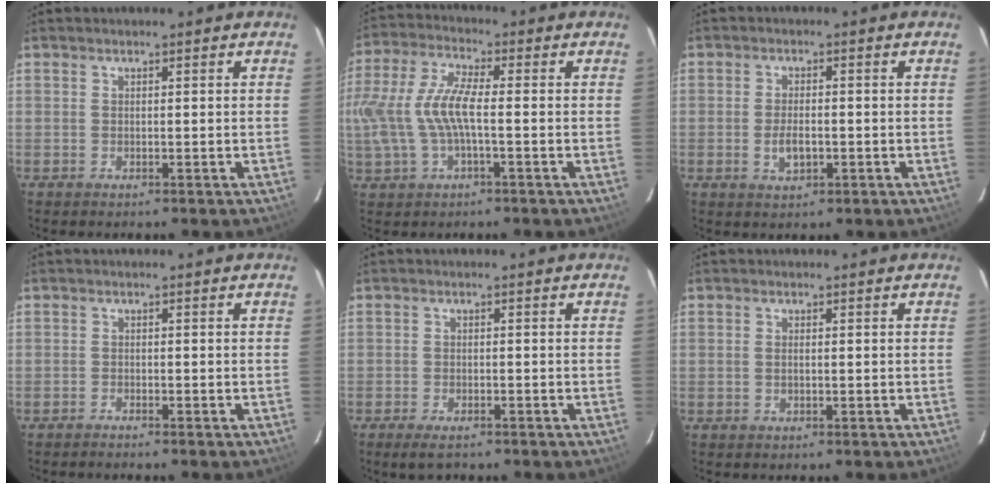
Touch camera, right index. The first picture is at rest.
{"total": 11.2, "force": [-1.2, 3.7, 10.5], "torque": [-0.224, 0.004, -0.020]}
{"total": 4.0, "force": [-1.0, 2.0, 3.3], "torque": [-0.066, -0.003, -0.016]}
{"total": 1.1, "force": [-1.1, 0.0, 0.1], "torque": [-0.013, -0.001, -0.020]}
{"total": 3.7, "force": [-2.8, 1.4, 2.0], "torque": [-0.050, -0.012, -0.049]}
{"total": 0.9, "force": [0.0, 0.3, 0.8], "torque": [-0.016, 0.001, -0.002]}